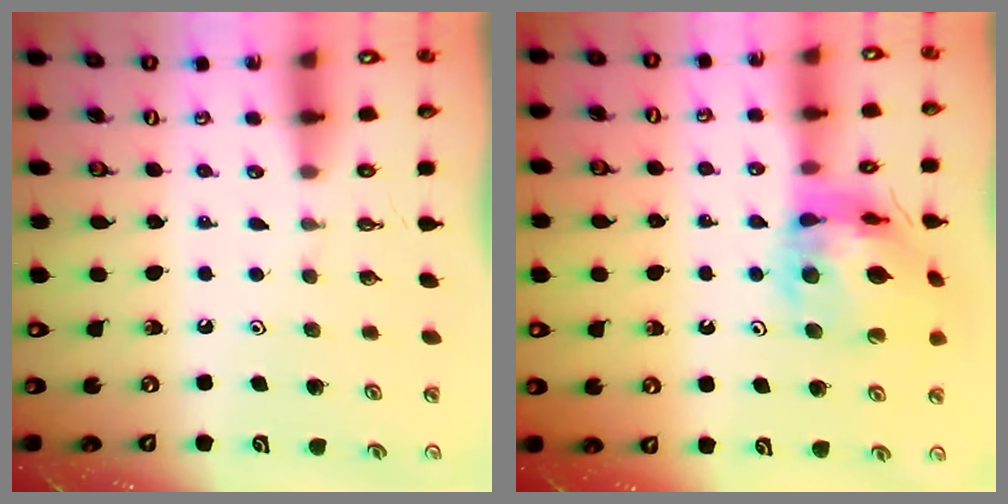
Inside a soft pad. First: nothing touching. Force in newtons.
{"total": 16.1, "press": 16.0, "slide": 2.0}